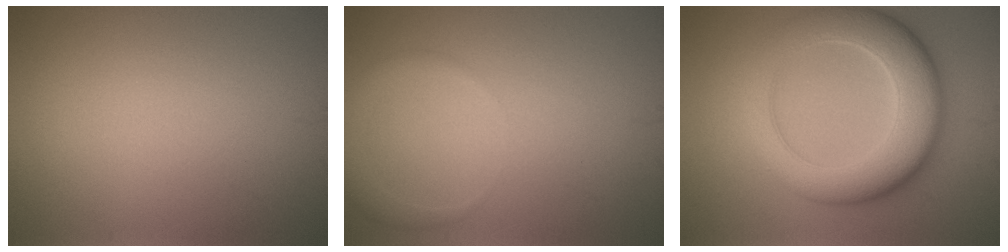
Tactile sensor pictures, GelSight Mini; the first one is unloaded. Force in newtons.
{"total": 2.2, "press": 2.2, "slide": 0.2}
{"total": 8.9, "press": 8.9, "slide": 0.2}